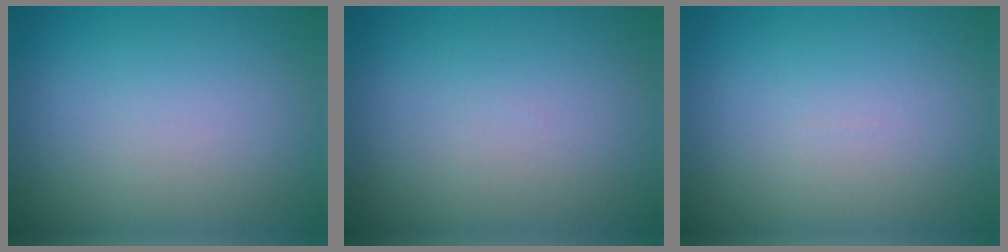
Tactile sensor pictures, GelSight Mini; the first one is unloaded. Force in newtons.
{"total": 0.0}
{"total": 0.0}